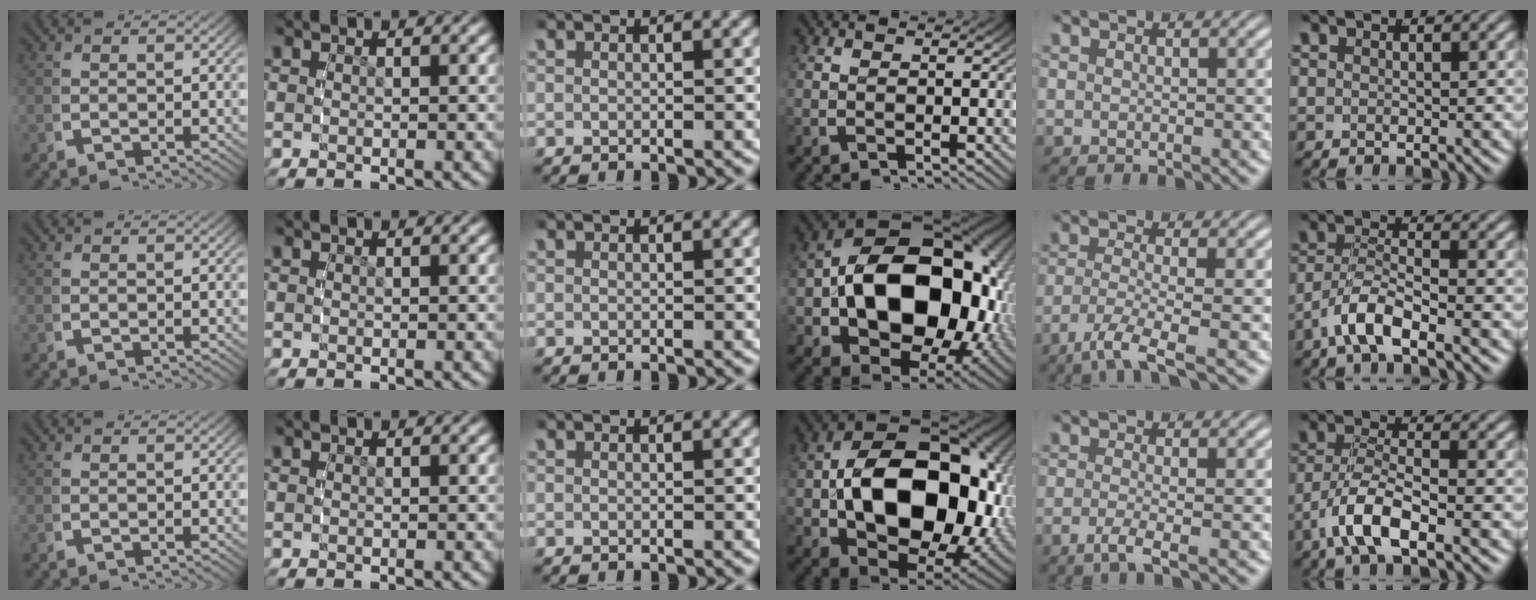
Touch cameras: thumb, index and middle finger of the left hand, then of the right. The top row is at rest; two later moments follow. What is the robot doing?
{"motion": "grasp_and_lifting", "object": "bowl"}